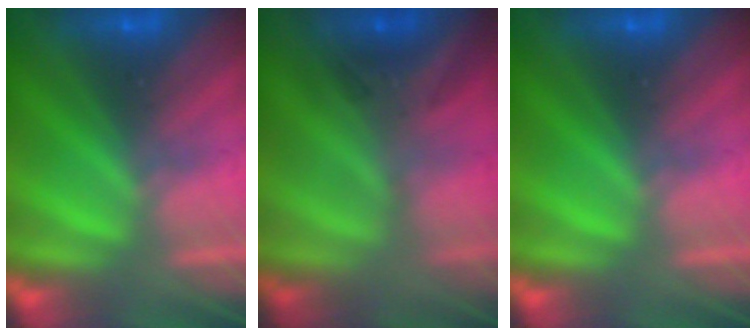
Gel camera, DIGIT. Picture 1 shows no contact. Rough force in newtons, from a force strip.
{"total": 2.2}
{"total": 0.0}